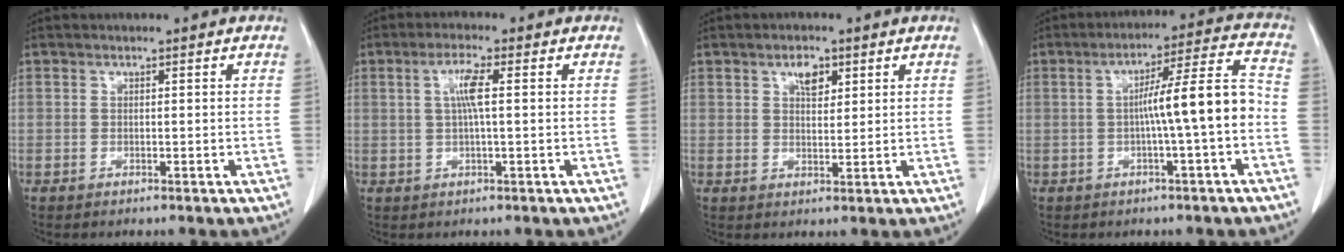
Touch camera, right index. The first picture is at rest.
{"total": 4.0, "force": [0.8, 0.5, 3.9], "torque": [-0.076, 0.007, 0.014]}
{"total": 3.3, "force": [1.8, 1.7, 2.2], "torque": [-0.037, 0.001, 0.031]}
{"total": 8.4, "force": [-1.2, 0.1, 8.4], "torque": [-0.124, 0.022, -0.019]}